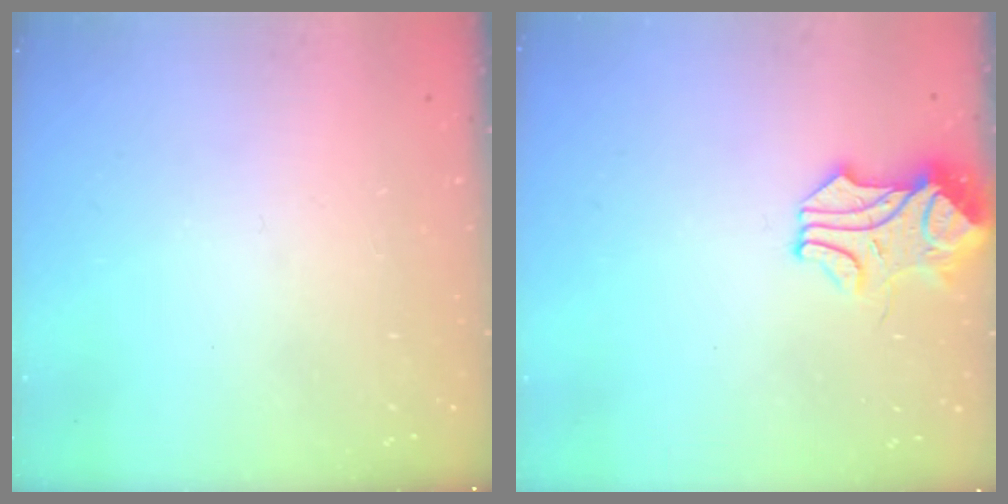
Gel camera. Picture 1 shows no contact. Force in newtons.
{"total": 1.4, "press": 1.4, "slide": 0.0}